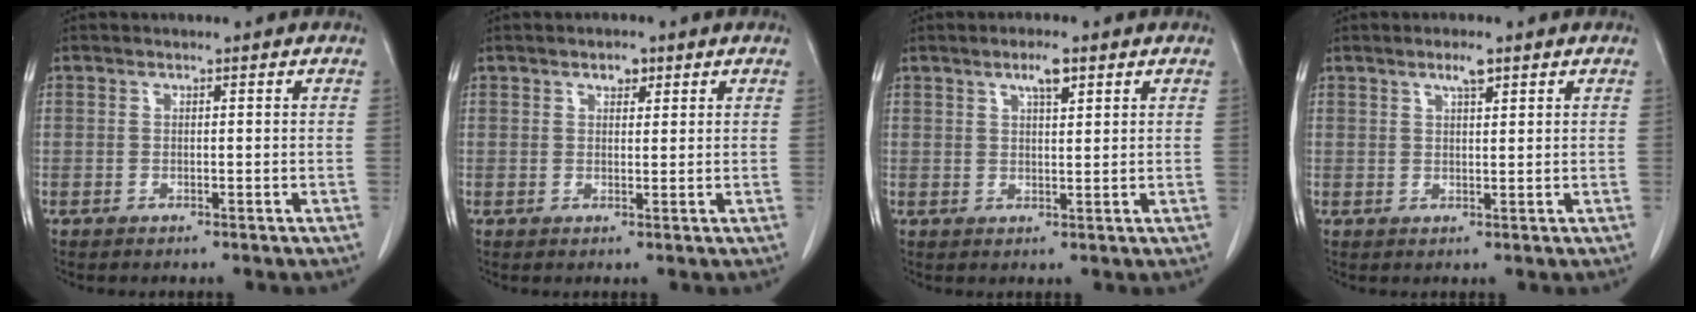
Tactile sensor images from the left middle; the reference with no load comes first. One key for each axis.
{"total": 1.9, "fx": 1.2, "fy": 1.0, "fz": 1.1, "tx": -0.017, "ty": 0.002, "tz": 0.018}
{"total": 3.3, "fx": 2.0, "fy": 0.7, "fz": 2.6, "tx": -0.046, "ty": 0.002, "tz": 0.034}
{"total": 2.5, "fx": 1.6, "fy": 0.4, "fz": 1.9, "tx": -0.035, "ty": 0.003, "tz": 0.029}